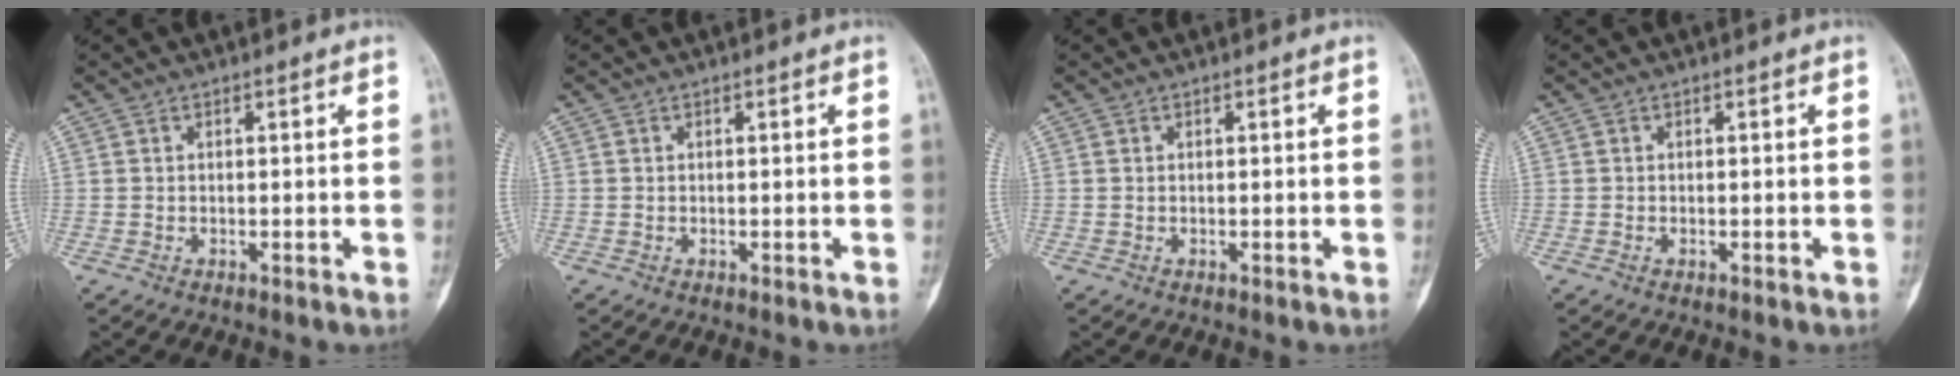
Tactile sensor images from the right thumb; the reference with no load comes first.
{"total": 0.0}
{"total": 0.0}
{"total": 0.0}